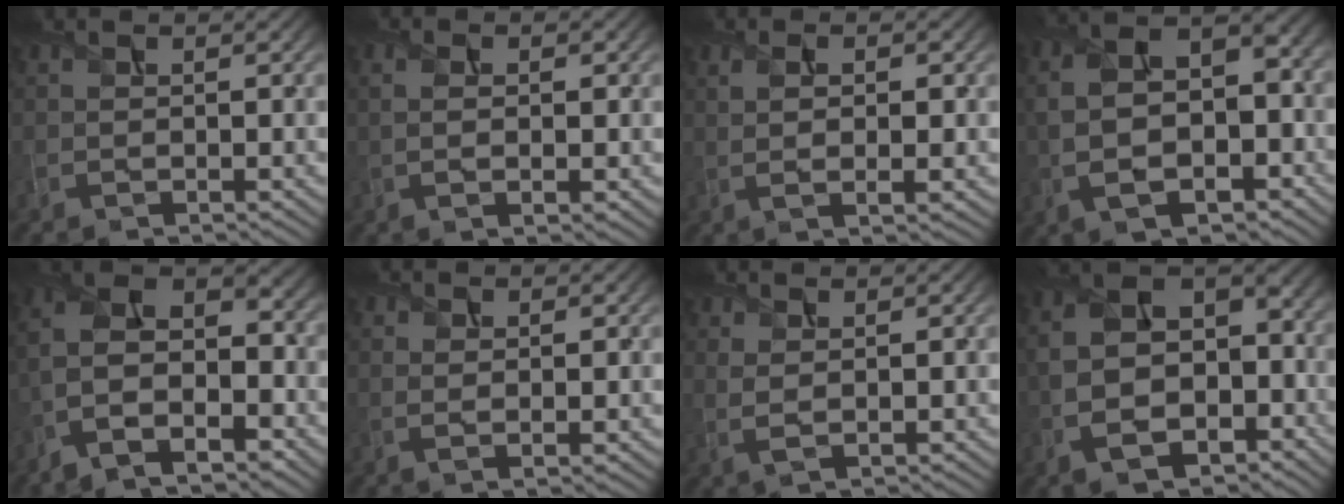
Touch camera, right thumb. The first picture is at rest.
{"total": 3.2, "force": [0.2, 1.2, 3.0], "torque": [-0.052, -0.003, 0.002]}
{"total": 3.3, "force": [0.4, 0.7, 3.2], "torque": [-0.061, -0.002, 0.010]}
{"total": 11.8, "force": [-1.5, 7.1, 9.3], "torque": [-0.203, -0.010, -0.027]}
{"total": 13.0, "force": [-5.8, 7.3, 9.1], "torque": [-0.199, -0.020, -0.106]}
{"total": 1.7, "force": [0.3, 0.6, 1.6], "torque": [-0.034, -0.003, 0.009]}
{"total": 1.6, "force": [0.8, 0.5, 1.3], "torque": [-0.034, -0.001, 0.017]}
{"total": 13.0, "force": [-4.2, 8.5, 8.9], "torque": [-0.202, -0.038, -0.067]}